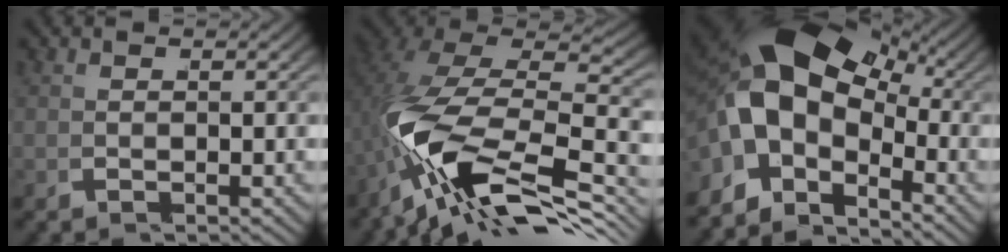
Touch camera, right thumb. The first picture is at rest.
{"total": 15.7, "force": [-3.5, 9.3, 12.2], "torque": [-0.255, -0.054, -0.031]}
{"total": 14.8, "force": [0.6, 10.0, 10.9], "torque": [-0.207, -0.019, 0.005]}